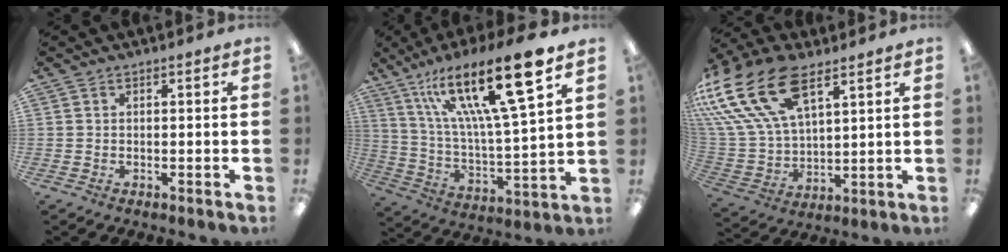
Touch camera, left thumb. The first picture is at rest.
{"total": 23.8, "force": [14.4, 5.8, 18.0], "torque": [-0.319, -0.080, 0.226]}
{"total": 24.5, "force": [12.9, 13.4, 15.9], "torque": [-0.346, -0.061, 0.232]}